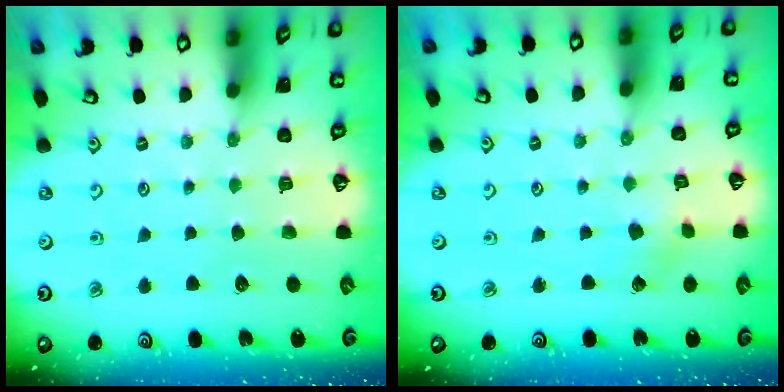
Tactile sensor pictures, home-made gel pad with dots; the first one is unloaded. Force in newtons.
{"total": 1.9, "press": 1.9, "slide": 0.2}